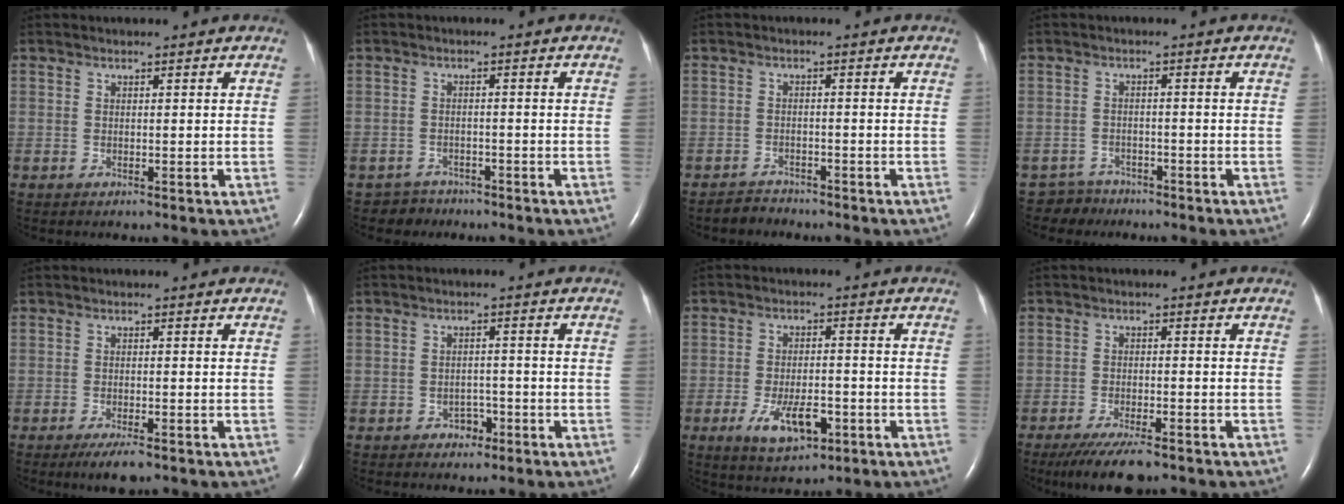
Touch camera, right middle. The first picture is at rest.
{"total": 2.7, "force": [-2.1, 1.4, -1.0], "torque": [0.014, 0.005, -0.036]}
{"total": 2.1, "force": [-2.0, 0.6, -0.5], "torque": [0.007, -0.004, -0.036]}
{"total": 3.1, "force": [-2.5, 1.3, -1.2], "torque": [0.020, 0.001, -0.047]}
{"total": 3.6, "force": [-2.5, 0.8, 2.5], "torque": [-0.045, -0.006, -0.038]}
{"total": 2.4, "force": [-1.5, 1.7, 1.0], "torque": [-0.011, 0.006, -0.018]}
{"total": 7.4, "force": [-3.3, 3.1, 5.9], "torque": [-0.110, -0.007, -0.049]}
{"total": 8.2, "force": [-6.3, 1.7, 5.0], "torque": [-0.083, -0.017, -0.100]}